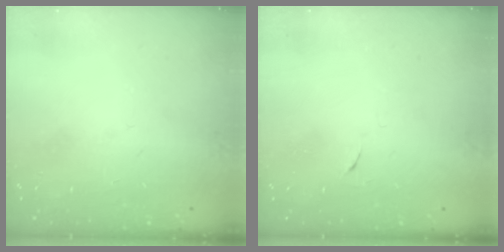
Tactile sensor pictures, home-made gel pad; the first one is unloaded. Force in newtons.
{"total": 3.8, "press": 3.7, "slide": 0.8}